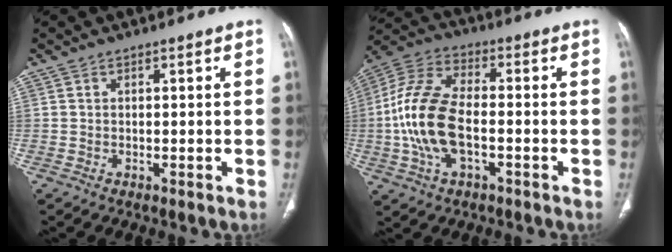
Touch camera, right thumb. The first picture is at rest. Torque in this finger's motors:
{"motor_torque": [0.04, 0.88, 0.72, 0.72, 0.53]}